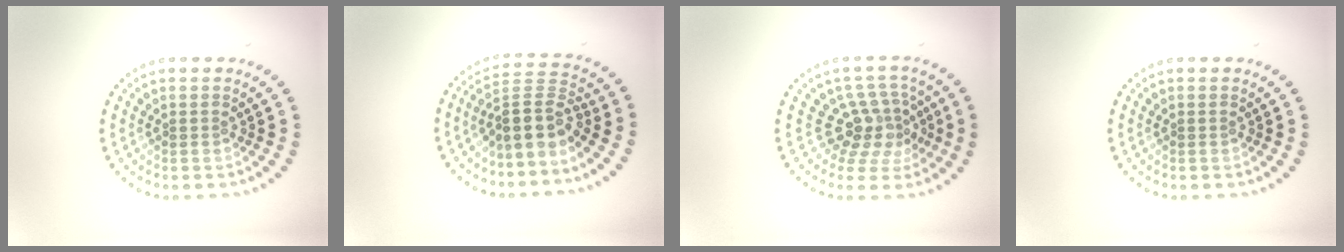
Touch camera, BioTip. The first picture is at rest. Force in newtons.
{"total": 4.0, "press": 3.1, "slide": 2.6}
{"total": 4.0, "press": 2.9, "slide": 2.8}
{"total": 0.0}